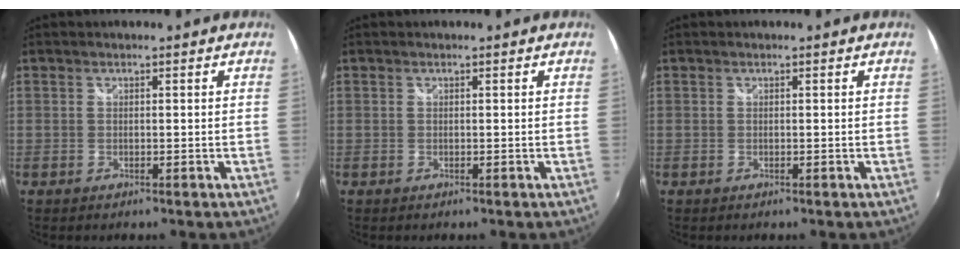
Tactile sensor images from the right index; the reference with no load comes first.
{"total": 0.0}
{"total": 0.0}